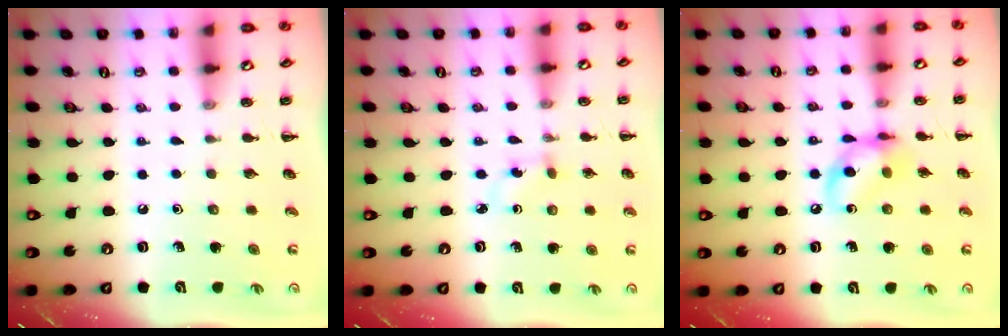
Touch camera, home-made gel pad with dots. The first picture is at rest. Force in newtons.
{"total": 2.4, "press": 2.2, "slide": 0.9}
{"total": 10.2, "press": 10.1, "slide": 1.0}